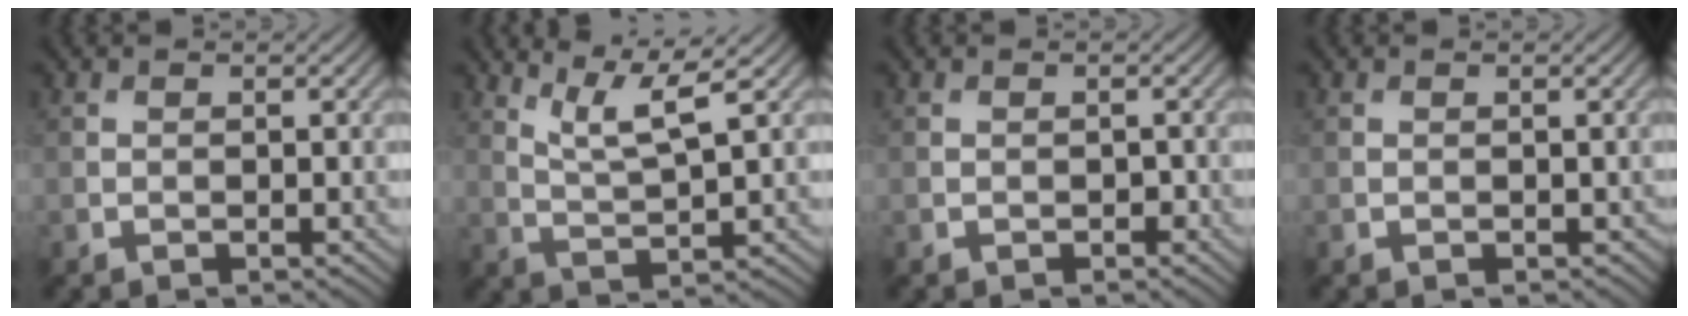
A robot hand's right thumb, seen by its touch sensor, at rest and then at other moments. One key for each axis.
{"total": 5.6, "fx": 3.4, "fy": 0.7, "fz": 4.4, "tx": -0.099, "ty": -0.001, "tz": 0.075}
{"total": 0.6, "fx": -0.3, "fy": 0.4, "fz": 0.4, "tx": -0.003, "ty": -0.003, "tz": -0.003}
{"total": 0.0}